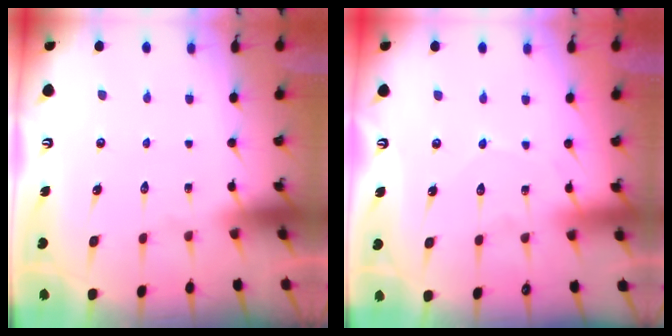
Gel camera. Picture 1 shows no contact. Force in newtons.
{"total": 3.4, "press": 3.4, "slide": 0.4}